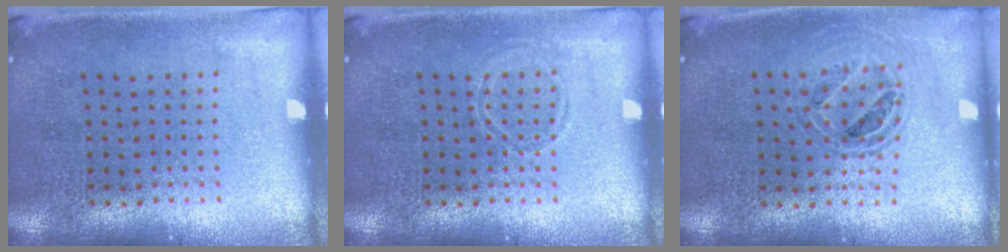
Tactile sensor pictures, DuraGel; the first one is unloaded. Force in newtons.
{"total": 0.8, "press": 0.8, "slide": 0.1}
{"total": 0.8, "press": 0.8, "slide": 0.1}